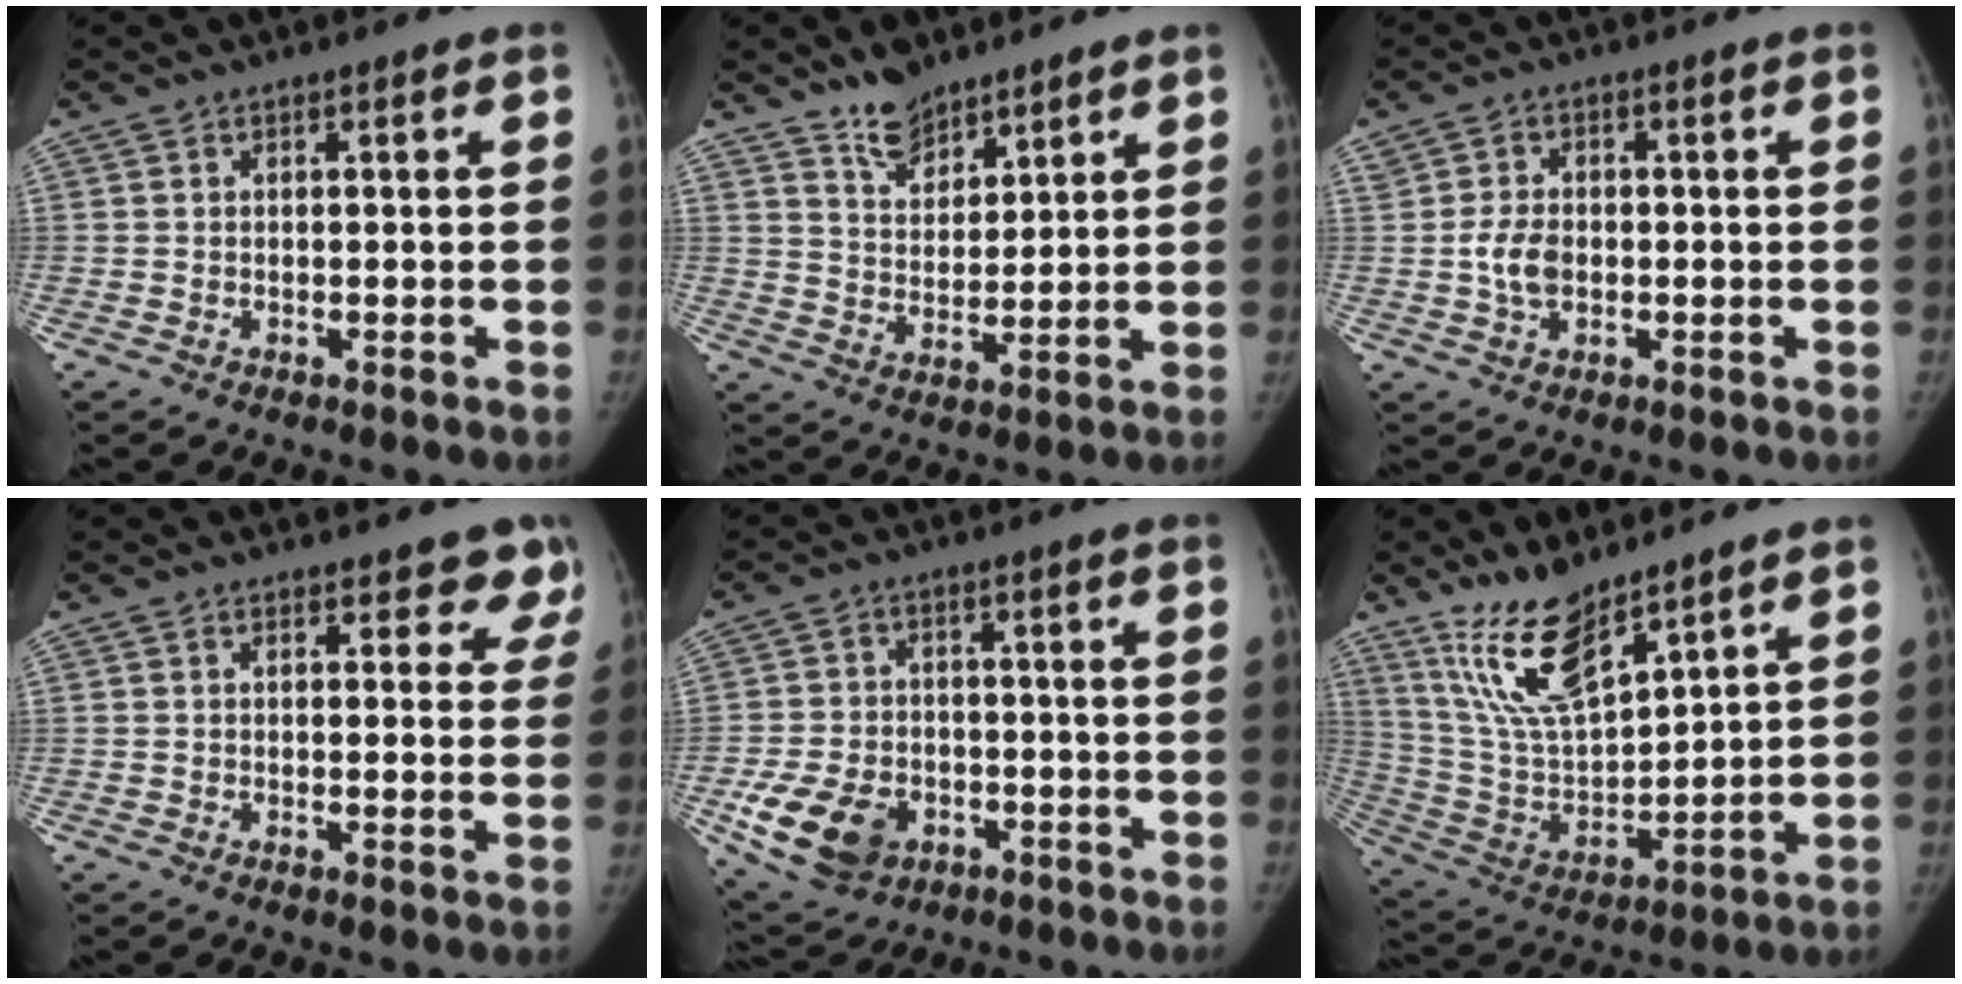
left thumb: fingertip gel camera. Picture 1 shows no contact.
{"total": 7.8, "force": [6.3, 3.7, 2.6], "torque": [-0.015, -0.049, 0.115]}
{"total": 4.5, "force": [-0.4, 3.2, 3.1], "torque": [-0.054, 0.004, -0.008]}
{"total": 5.9, "force": [5.0, 2.7, 1.4], "torque": [0.030, -0.021, 0.041]}
{"total": 11.4, "force": [-4.2, 8.4, 6.4], "torque": [-0.113, 0.009, -0.063]}
{"total": 14.3, "force": [10.6, 4.3, 8.6], "torque": [-0.142, -0.064, 0.222]}